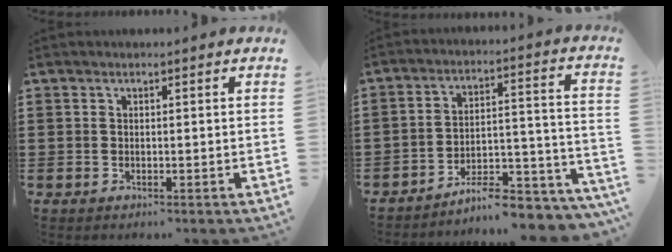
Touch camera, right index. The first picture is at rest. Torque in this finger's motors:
{"motor_torque": [1.44, 0.70, 0.80, 0.10]}